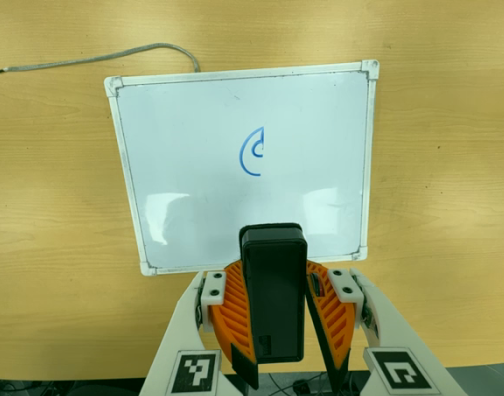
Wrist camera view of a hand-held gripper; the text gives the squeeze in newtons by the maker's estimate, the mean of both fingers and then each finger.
{"total": 10.7, "left": 10.2, "right": 11.1}